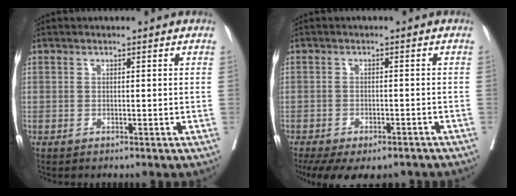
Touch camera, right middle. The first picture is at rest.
{"total": 12.3, "force": [-9.1, 5.6, 6.1], "torque": [-0.127, -0.011, -0.121]}